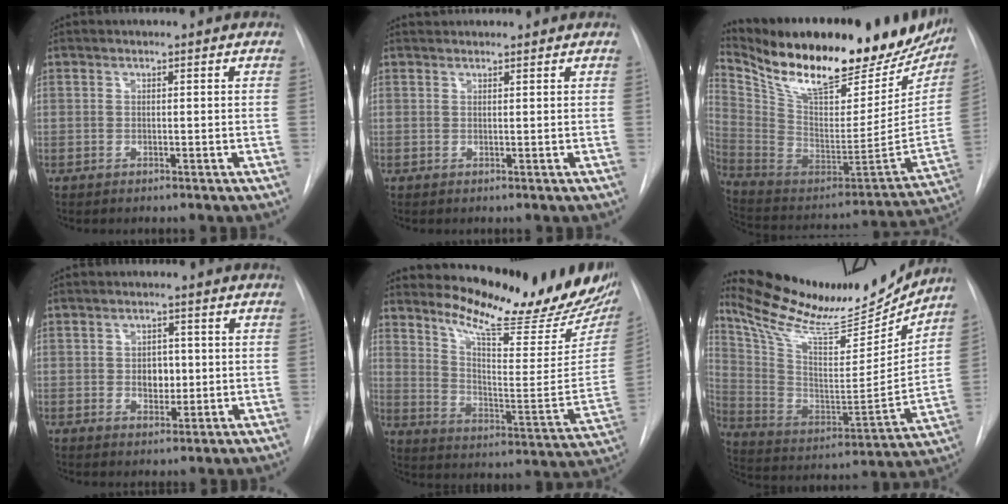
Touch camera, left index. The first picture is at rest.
{"total": 3.0, "force": [2.9, 0.5, 0.4], "torque": [-0.007, 0.032, 0.042]}
{"total": 32.8, "force": [25.2, 10.1, 18.3], "torque": [-0.314, -0.024, 0.376]}
{"total": 3.4, "force": [0.1, 2.5, 2.4], "torque": [-0.031, 0.002, 0.006]}
{"total": 22.3, "force": [19.4, 3.3, 10.6], "torque": [-0.160, -0.093, 0.262]}
{"total": 22.9, "force": [20.6, 3.8, 9.3], "torque": [-0.172, -0.033, 0.332]}